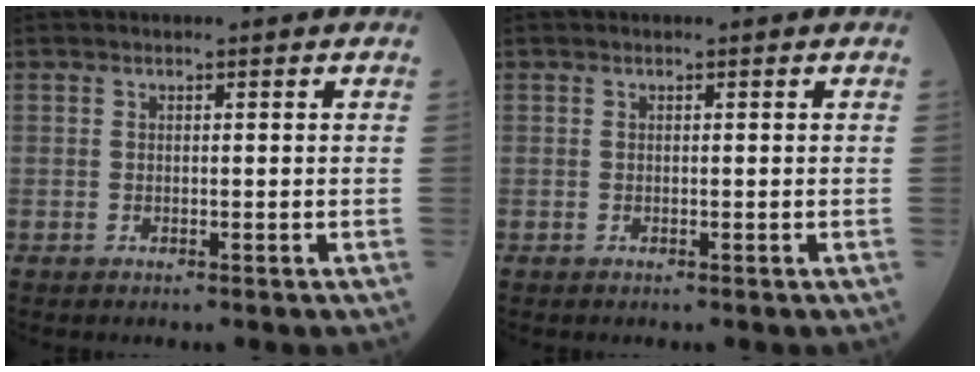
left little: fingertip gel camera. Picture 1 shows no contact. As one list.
[{"total": 0.0}]